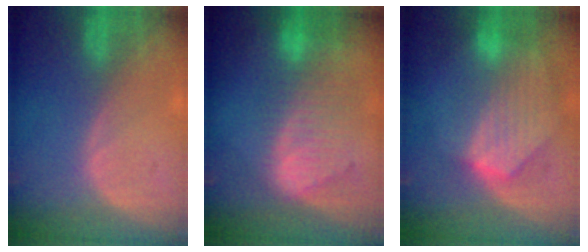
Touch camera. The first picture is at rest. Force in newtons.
{"total": 9.1, "press": 8.0, "slide": 4.3}
{"total": 8.8, "press": 7.9, "slide": 3.9}